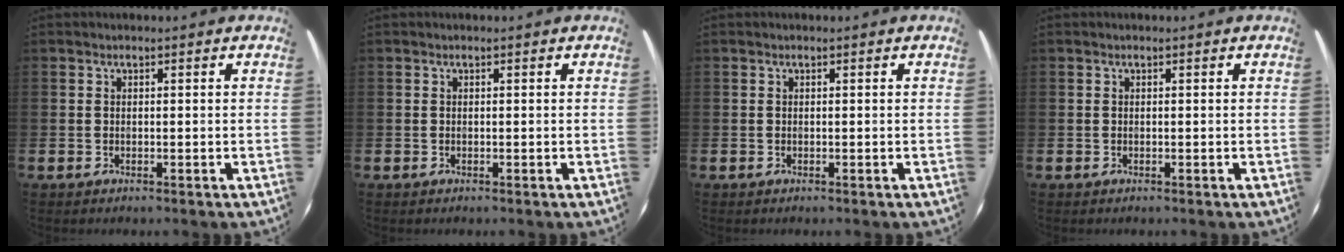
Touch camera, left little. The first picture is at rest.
{"total": 0.0}
{"total": 0.0}
{"total": 0.0}